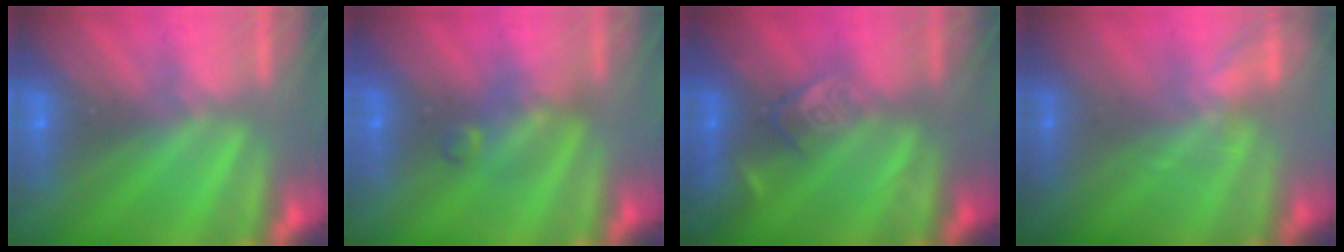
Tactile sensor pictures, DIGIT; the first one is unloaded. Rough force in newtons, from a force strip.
{"total": 2.4}
{"total": 2.4}
{"total": 1.8}